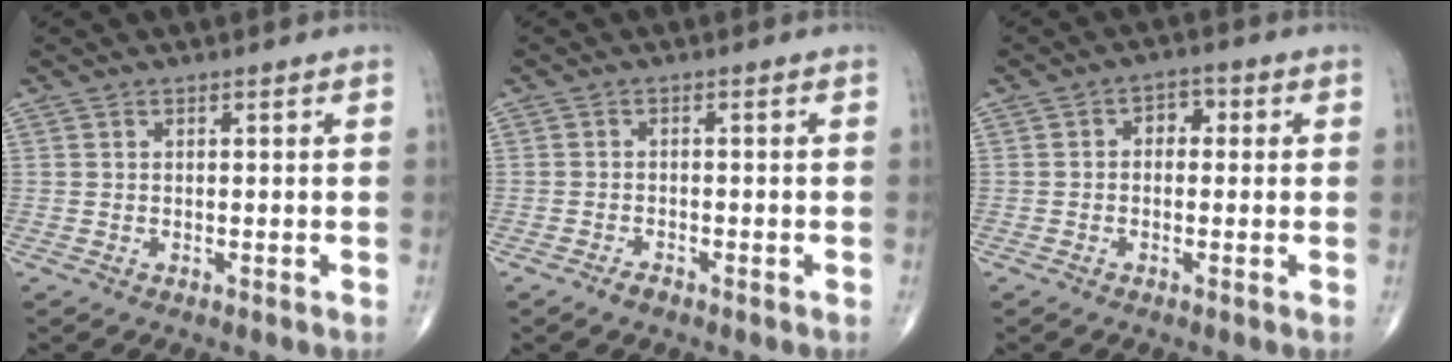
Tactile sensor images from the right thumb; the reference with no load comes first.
{"total": 1.6, "force": [-1.2, 0.7, 0.7], "torque": [-0.014, 0.005, -0.023]}
{"total": 3.3, "force": [0.2, 2.4, 2.2], "torque": [-0.012, 0.015, -0.009]}